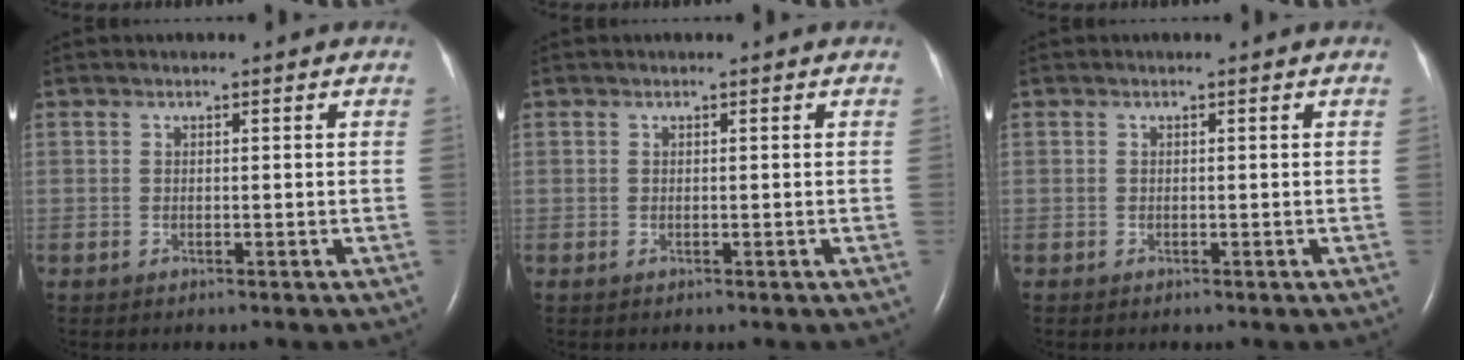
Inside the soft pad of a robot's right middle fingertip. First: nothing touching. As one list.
[{"total": 0.0}, {"total": 0.0}]